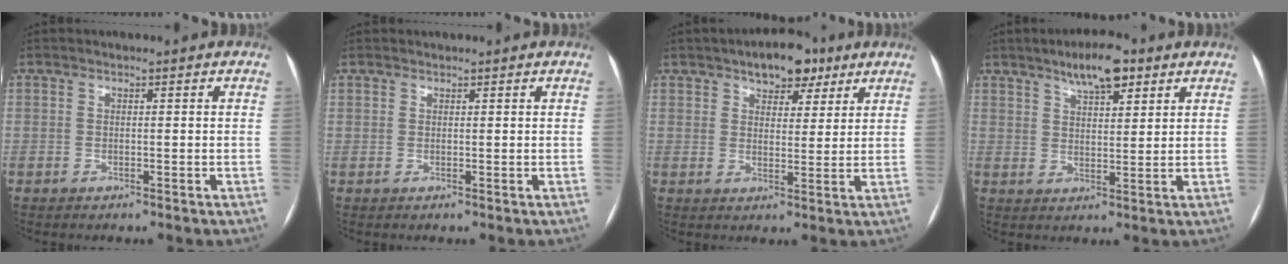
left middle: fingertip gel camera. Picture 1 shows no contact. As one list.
[{"total": 1.6, "force": [-0.2, -1.1, -1.2], "torque": [0.025, -0.006, -0.002]}, {"total": 7.2, "force": [4.8, 3.7, 4.0], "torque": [-0.048, 0.016, 0.068]}, {"total": 7.3, "force": [4.8, 2.2, 5.0], "torque": [-0.085, 0.009, 0.077]}]